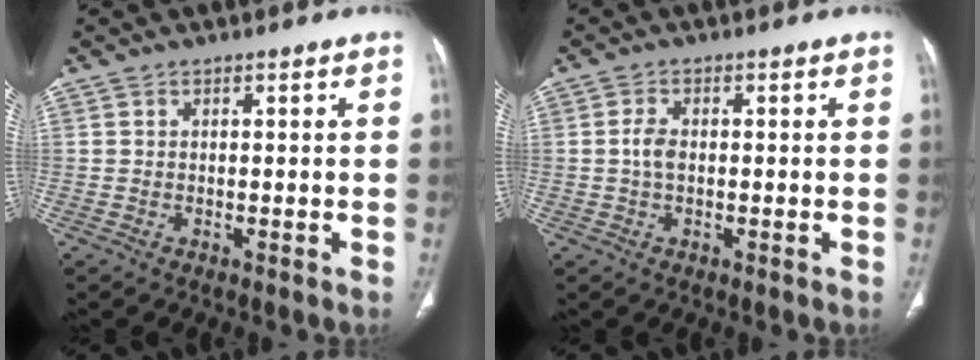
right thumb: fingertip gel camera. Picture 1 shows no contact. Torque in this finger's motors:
{"motor_torque": [0.44, 0.78, 0.42, -0.78, 0.20]}